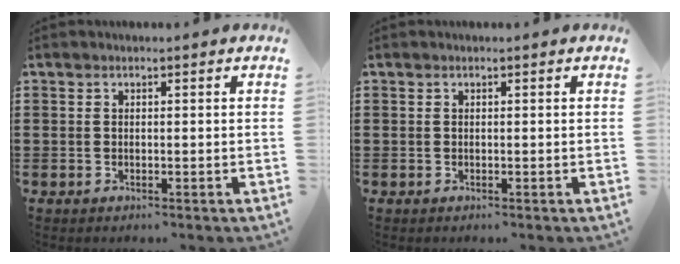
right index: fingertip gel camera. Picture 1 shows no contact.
{"total": 0.0}